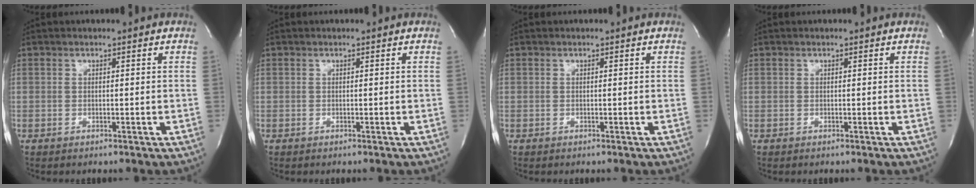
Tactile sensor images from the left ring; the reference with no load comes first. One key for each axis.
{"total": 0.0}
{"total": 0.0}
{"total": 0.0}